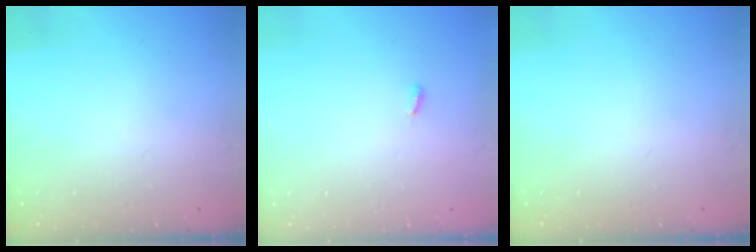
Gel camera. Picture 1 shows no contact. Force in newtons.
{"total": 2.6, "press": 2.6, "slide": 0.2}
{"total": 0.0}